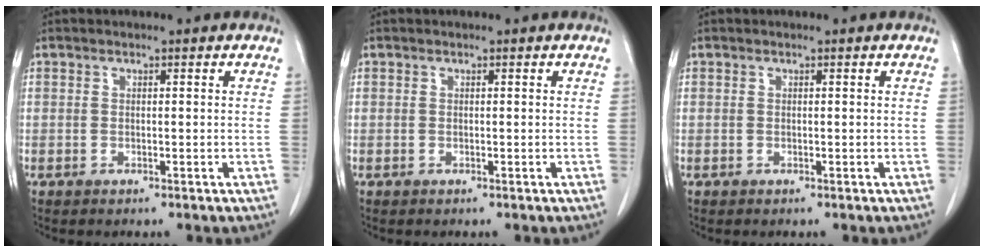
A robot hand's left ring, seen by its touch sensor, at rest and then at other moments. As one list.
[{"total": 0.0}, {"total": 0.0}]